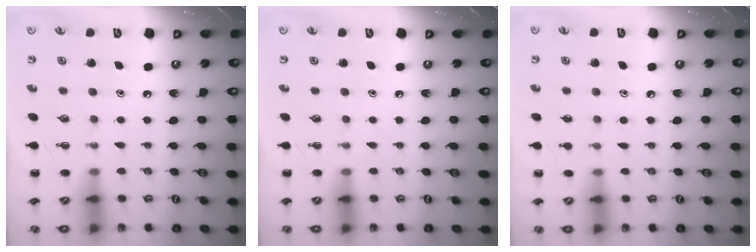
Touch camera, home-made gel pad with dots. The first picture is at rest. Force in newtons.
{"total": 0.0}
{"total": 5.7, "press": 5.4, "slide": 1.7}